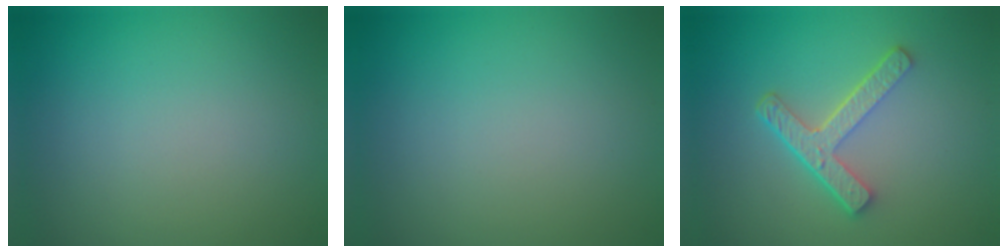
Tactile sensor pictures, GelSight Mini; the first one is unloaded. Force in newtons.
{"total": 0.0}
{"total": 4.4, "press": 3.3, "slide": 2.9}